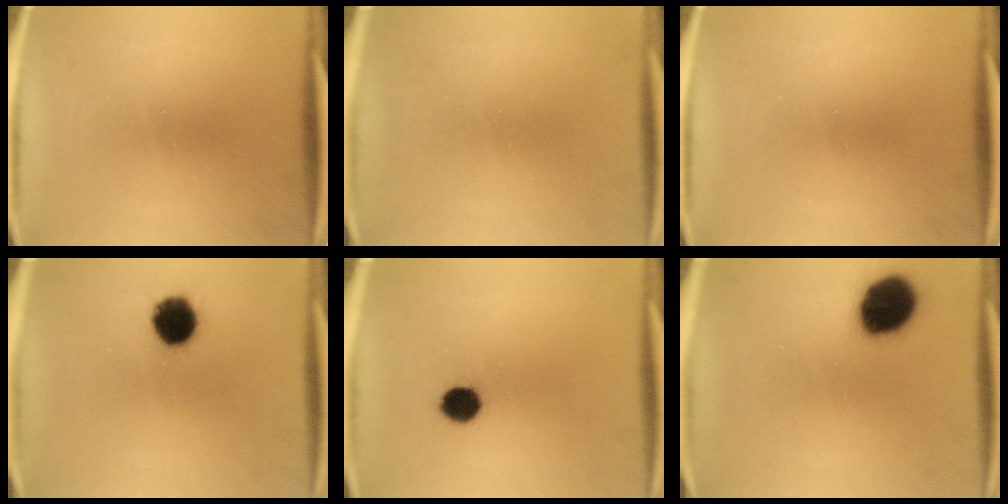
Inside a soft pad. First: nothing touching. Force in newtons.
{"total": 1.1}
{"total": 0.0}
{"total": 10.1}
{"total": 5.4}
{"total": 14.3}